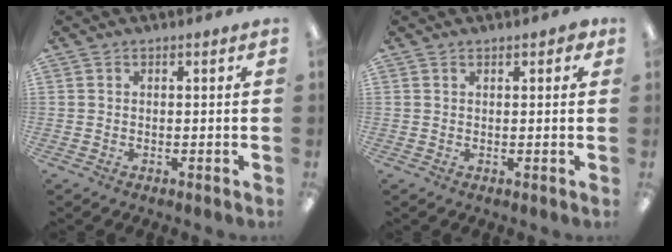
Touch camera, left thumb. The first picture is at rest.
{"total": 1.9, "force": [1.2, 0.9, 1.3], "torque": [-0.018, 0.000, 0.018]}